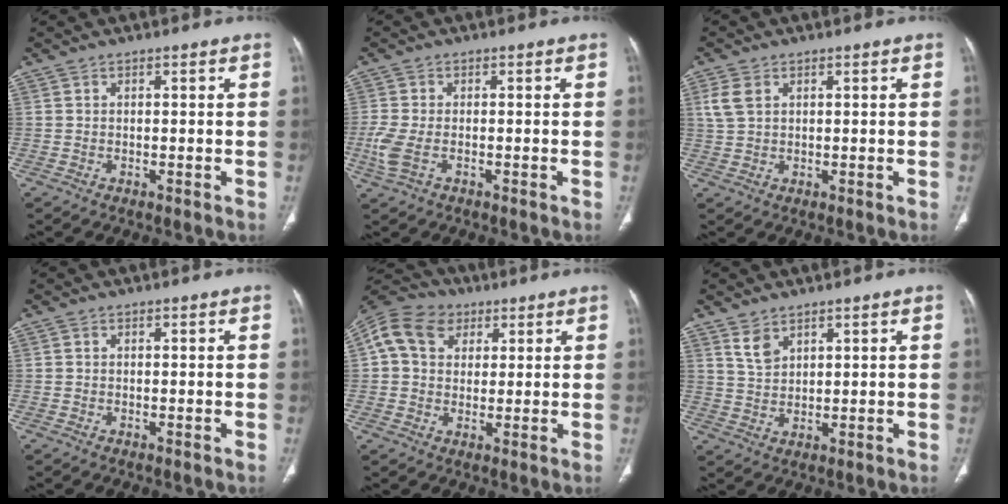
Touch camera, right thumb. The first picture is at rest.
{"total": 4.5, "force": [-1.4, 2.3, 3.6], "torque": [-0.105, -0.002, -0.027]}
{"total": 4.0, "force": [1.7, 2.6, 2.5], "torque": [-0.058, 0.003, 0.042]}
{"total": 0.0}
{"total": 11.7, "force": [4.0, 9.3, 5.9], "torque": [-0.100, 0.017, 0.064]}
{"total": 3.5, "force": [2.5, 1.9, 1.7], "torque": [-0.027, -0.015, 0.058]}